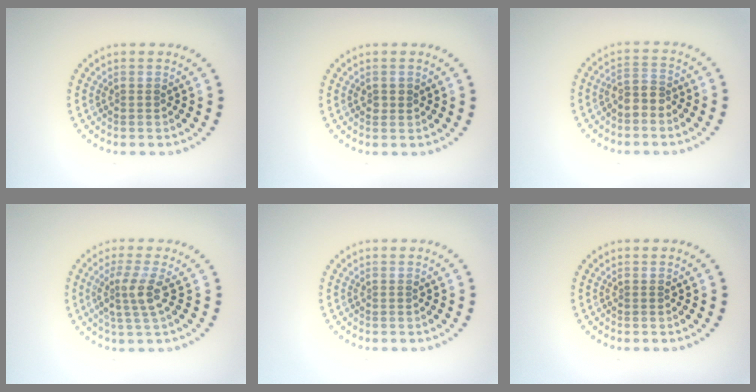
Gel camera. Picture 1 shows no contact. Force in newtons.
{"total": 0.9, "press": 0.8, "slide": 0.1}
{"total": 2.2, "press": 1.9, "slide": 1.1}
{"total": 2.8, "press": 2.2, "slide": 1.8}
{"total": 0.0}
{"total": 0.0}